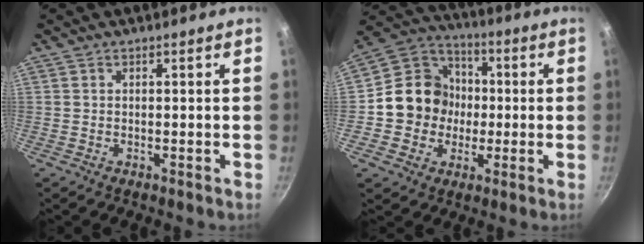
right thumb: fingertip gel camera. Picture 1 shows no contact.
{"total": 13.6, "force": [-1.0, 12.4, 5.4], "torque": [-0.057, 0.030, -0.030]}